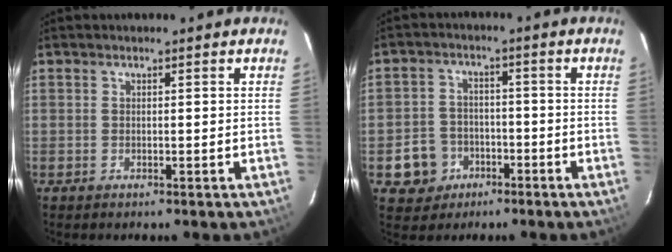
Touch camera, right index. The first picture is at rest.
{"total": 7.3, "force": [-3.2, 6.4, 1.2], "torque": [-0.046, 0.022, -0.042]}